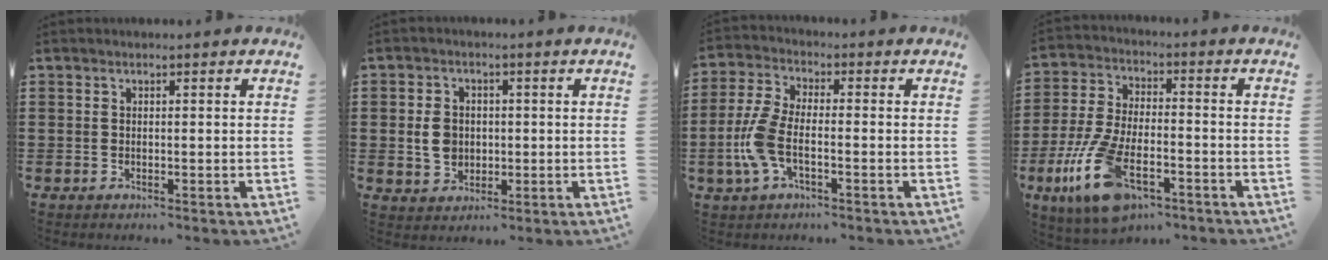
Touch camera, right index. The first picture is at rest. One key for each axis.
{"total": 4.7, "fx": -0.1, "fy": 3.8, "fz": 2.7, "tx": -0.068, "ty": 0.009, "tz": -0.005}
{"total": 7.1, "fx": -1.9, "fy": 3.1, "fz": 6.1, "tx": -0.156, "ty": -0.013, "tz": -0.042}
{"total": 13.0, "fx": -7.0, "fy": 5.2, "fz": 9.7, "tx": -0.218, "ty": 0.003, "tz": -0.130}